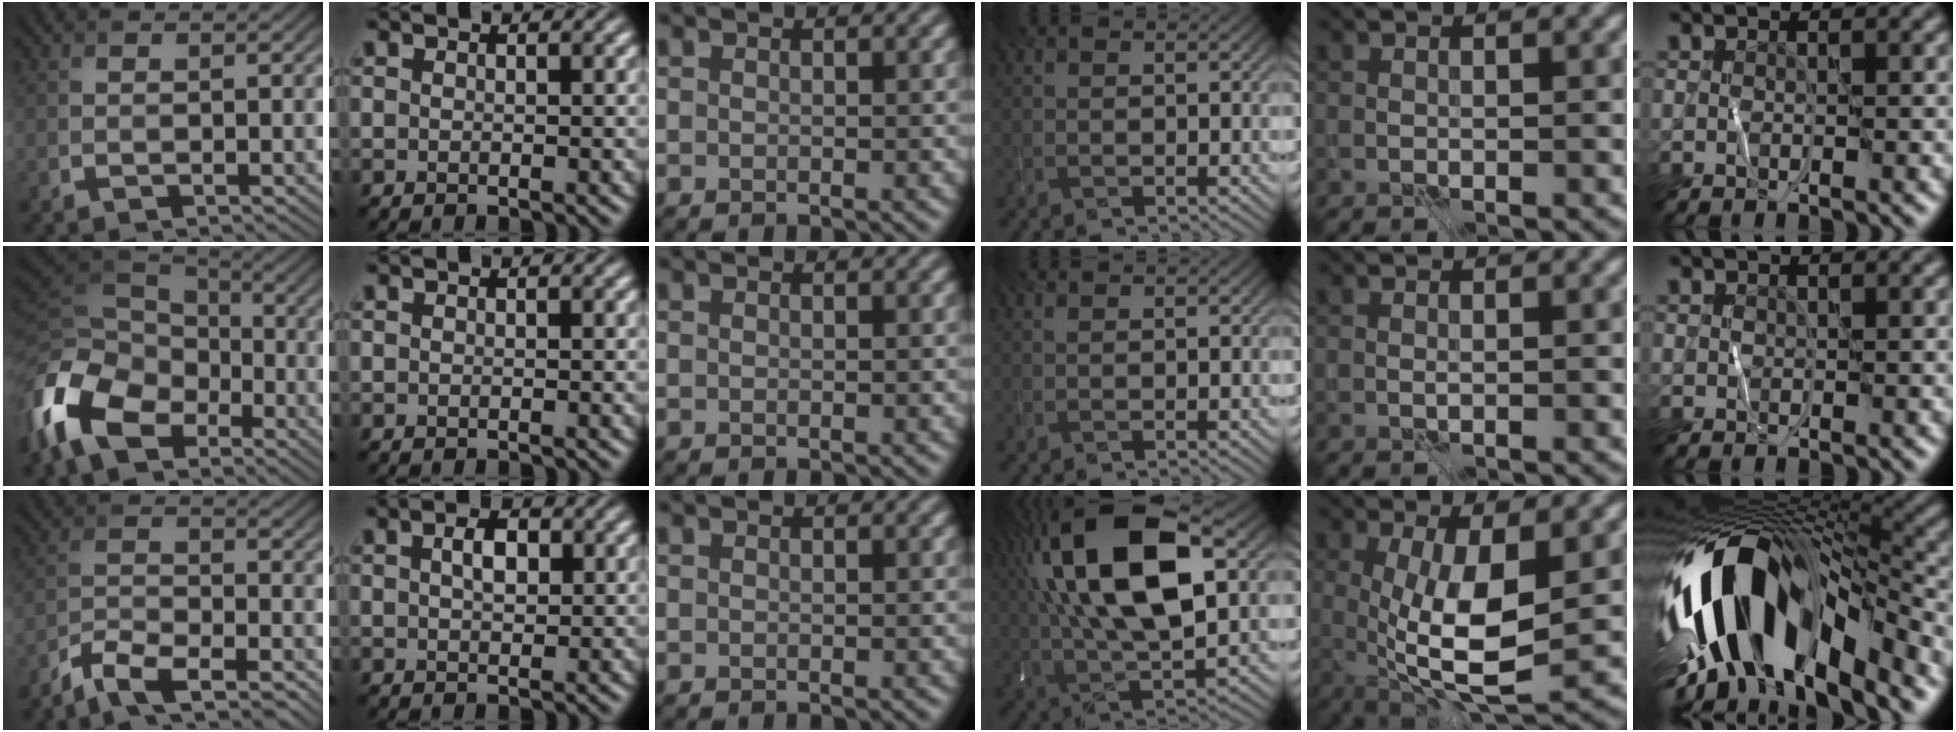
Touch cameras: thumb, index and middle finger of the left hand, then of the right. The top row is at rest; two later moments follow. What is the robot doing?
{"motion": "wipe", "object": "whiteboard"}